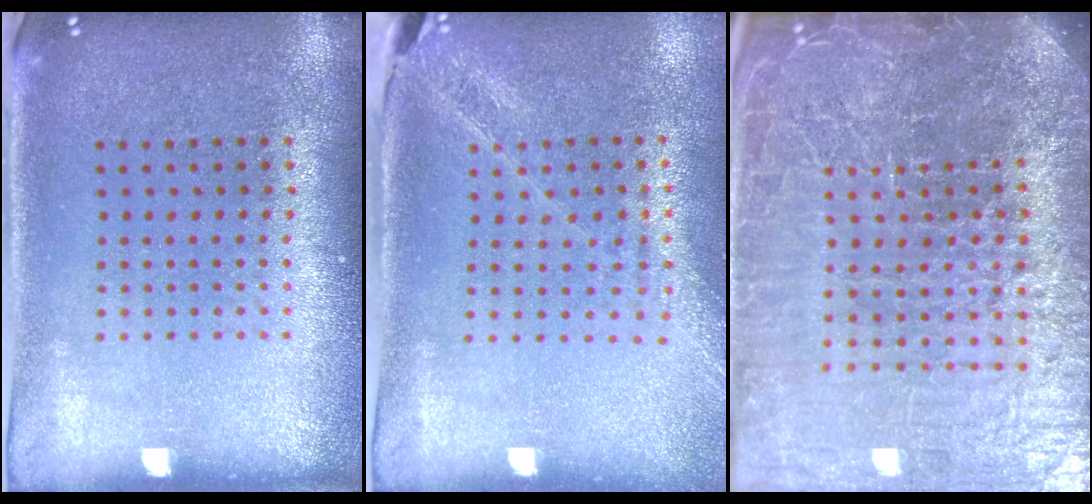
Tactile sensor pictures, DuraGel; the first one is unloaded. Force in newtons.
{"total": 1.5, "press": 1.4, "slide": 0.4}
{"total": 7.2, "press": 6.3, "slide": 3.6}